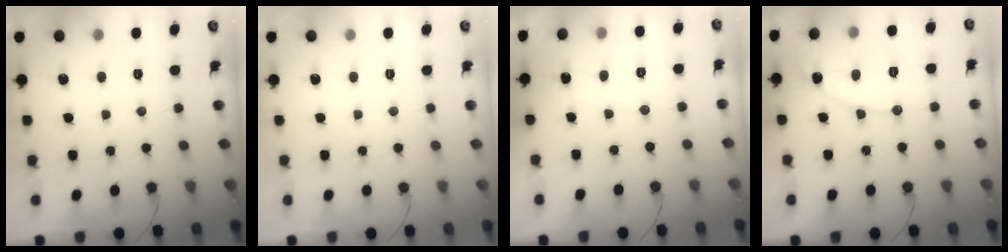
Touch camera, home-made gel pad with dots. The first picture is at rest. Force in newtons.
{"total": 0.0}
{"total": 3.4, "press": 3.4, "slide": 0.2}
{"total": 7.8, "press": 7.8, "slide": 0.5}